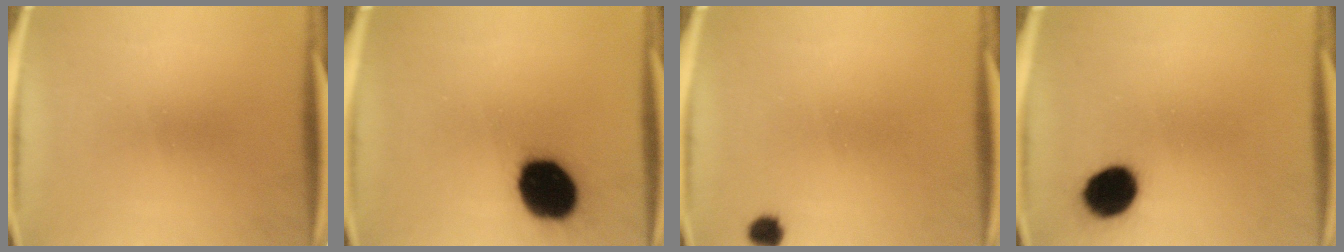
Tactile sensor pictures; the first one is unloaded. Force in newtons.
{"total": 18.9}
{"total": 2.3}
{"total": 10.4}